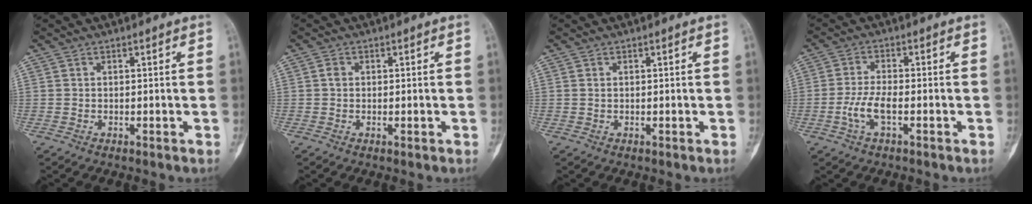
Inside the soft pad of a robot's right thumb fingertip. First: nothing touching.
{"total": 1.3, "force": [0.0, 0.9, 0.9], "torque": [-0.012, 0.001, -0.003]}
{"total": 0.5, "force": [0.0, 0.3, 0.4], "torque": [-0.013, 0.003, 0.001]}
{"total": 5.1, "force": [-1.7, 1.8, 4.4], "torque": [-0.102, 0.011, -0.033]}